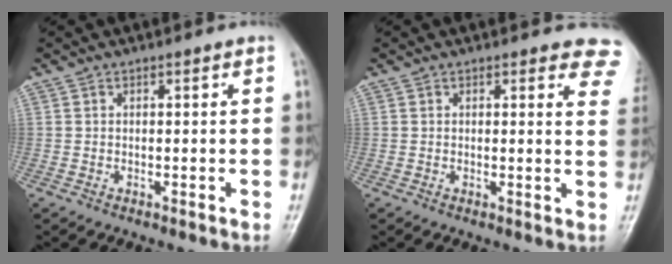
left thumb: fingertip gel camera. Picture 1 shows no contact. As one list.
[{"total": 6.2, "force": [5.2, 2.4, 2.2], "torque": [0.015, -0.022, 0.031]}]